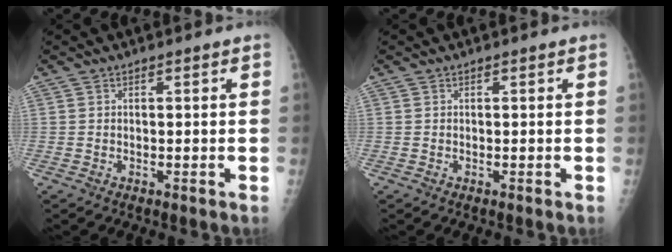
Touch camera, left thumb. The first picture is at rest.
{"total": 0.0}